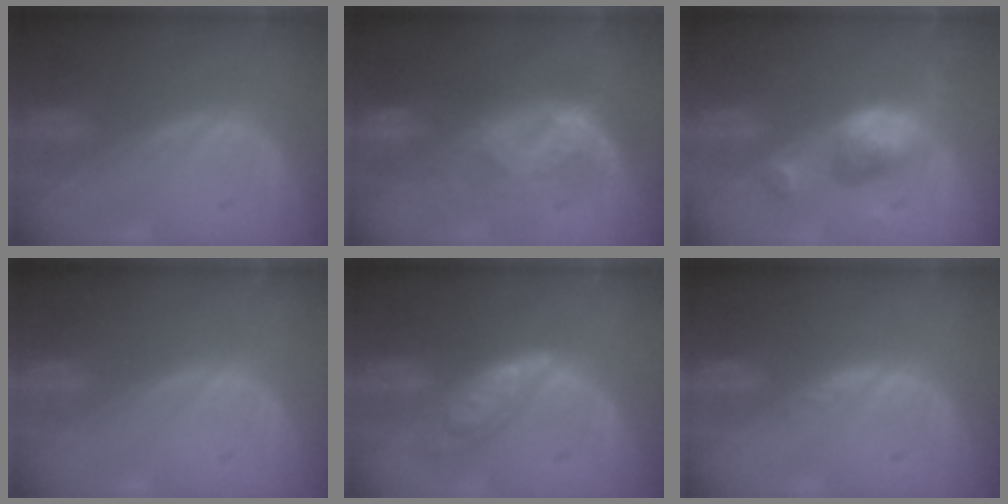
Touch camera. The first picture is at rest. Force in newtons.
{"total": 7.2, "press": 7.2, "slide": 0.8}
{"total": 5.7, "press": 5.4, "slide": 1.8}
{"total": 0.0}
{"total": 7.1, "press": 7.0, "slide": 0.6}
{"total": 0.8, "press": 0.8, "slide": 0.1}